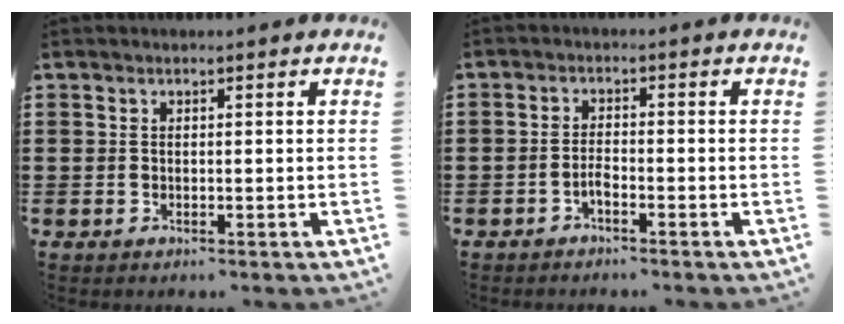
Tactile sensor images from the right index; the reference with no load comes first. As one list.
[{"total": 1.8, "force": [-1.3, 0.4, 1.2], "torque": [-0.025, 0.001, -0.024]}]